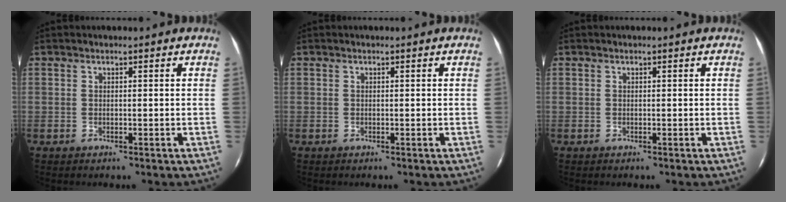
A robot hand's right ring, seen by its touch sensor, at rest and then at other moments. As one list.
[{"total": 0.0}, {"total": 0.0}]